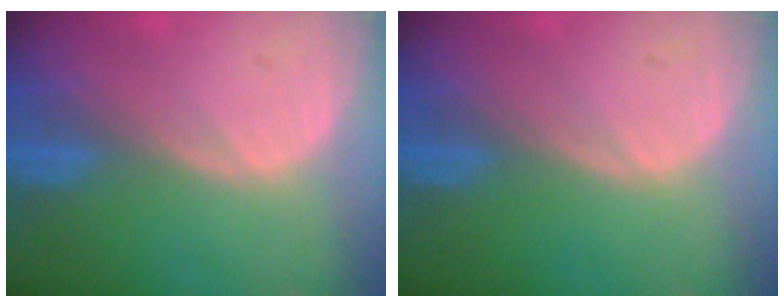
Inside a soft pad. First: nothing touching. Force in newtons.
{"total": 0.0}